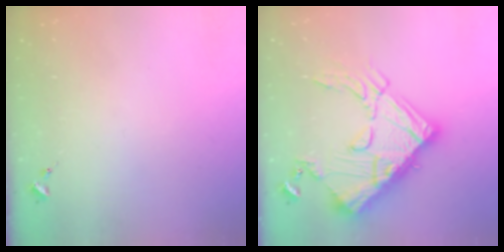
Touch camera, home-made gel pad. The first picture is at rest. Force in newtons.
{"total": 24.8, "press": 24.7, "slide": 2.3}